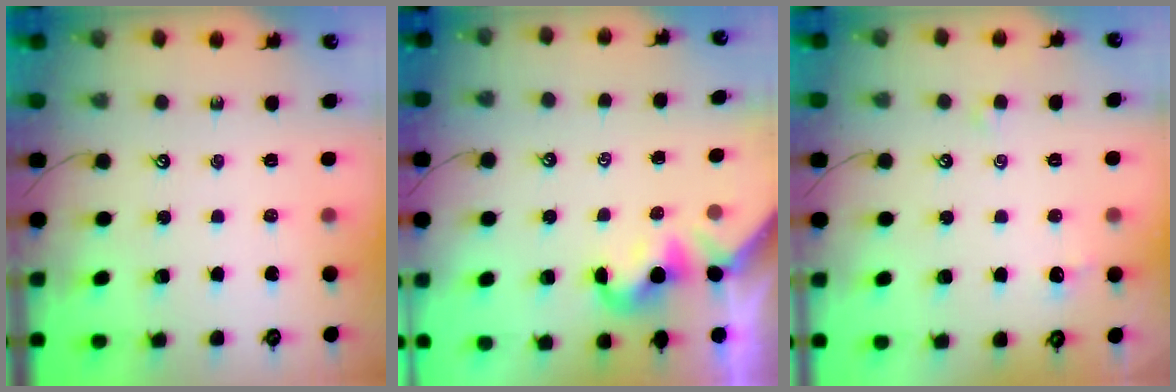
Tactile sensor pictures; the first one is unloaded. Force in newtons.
{"total": 1.9, "press": 1.9, "slide": 0.3}
{"total": 0.6, "press": 0.2, "slide": 0.6}